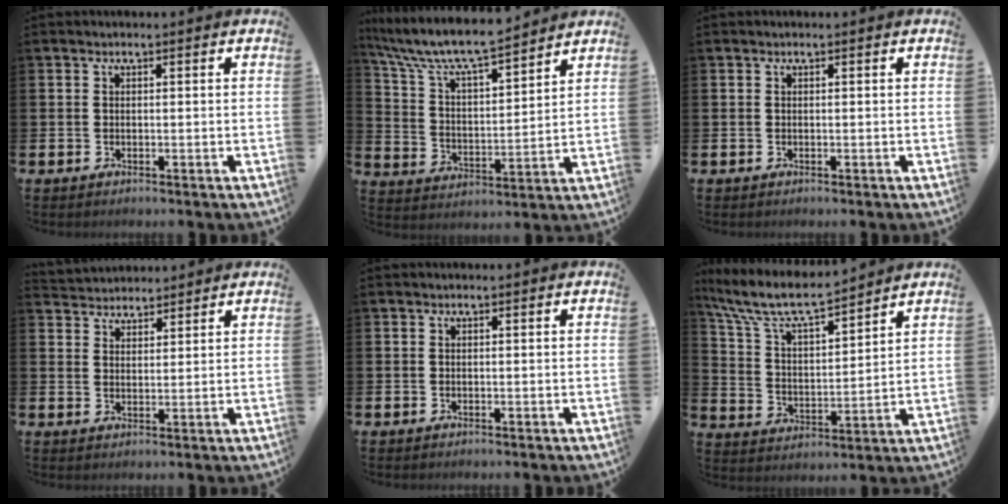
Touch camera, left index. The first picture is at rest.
{"total": 8.8, "force": [8.2, 1.3, 3.1], "torque": [-0.099, -0.053, 0.143]}
{"total": 0.0}
{"total": 3.5, "force": [3.3, 0.9, -0.5], "torque": [-0.010, -0.010, 0.064]}
{"total": 0.0}
{"total": 8.7, "force": [8.0, 1.4, 3.2], "torque": [-0.101, -0.047, 0.139]}